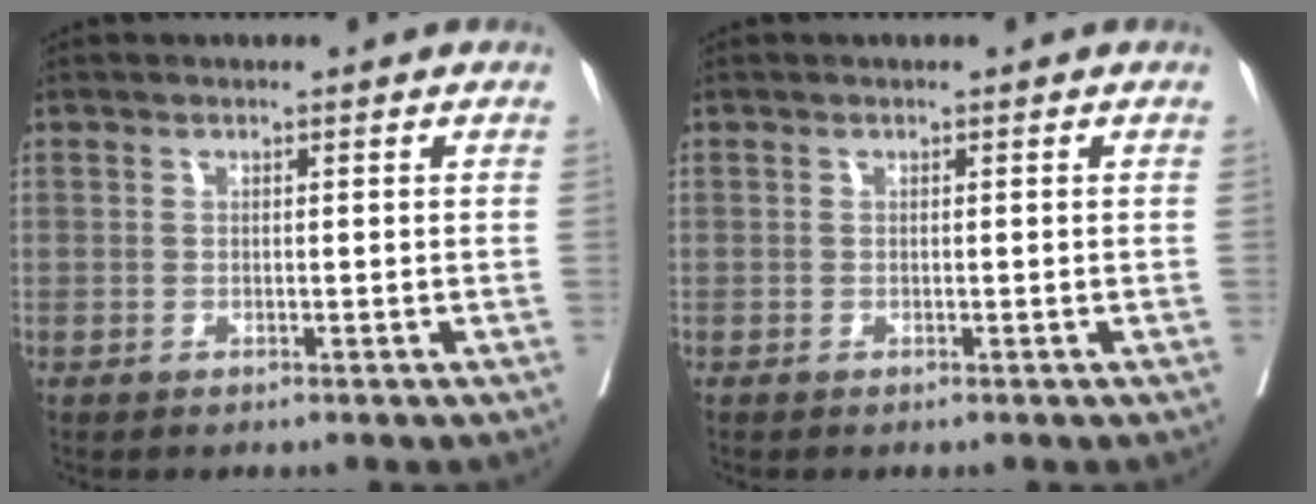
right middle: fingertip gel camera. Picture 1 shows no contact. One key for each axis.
{"total": 0.0}